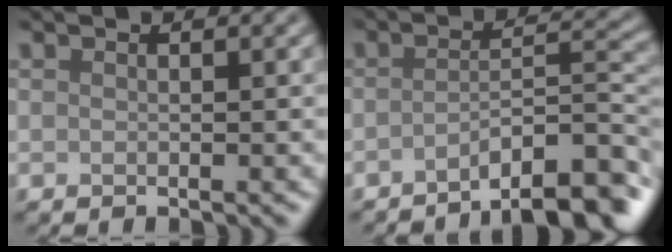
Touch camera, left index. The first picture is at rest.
{"total": 7.0, "force": [-4.4, 1.5, 5.2], "torque": [-0.069, 0.011, -0.071]}